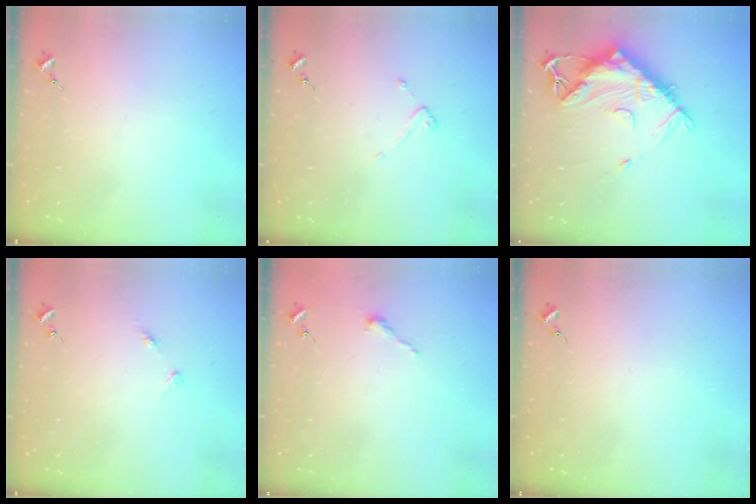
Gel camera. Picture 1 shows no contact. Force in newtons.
{"total": 3.6, "press": 3.6, "slide": 0.3}
{"total": 14.5, "press": 14.4, "slide": 1.4}
{"total": 5.1, "press": 5.1, "slide": 0.6}
{"total": 2.5, "press": 2.5, "slide": 0.2}
{"total": 0.0}